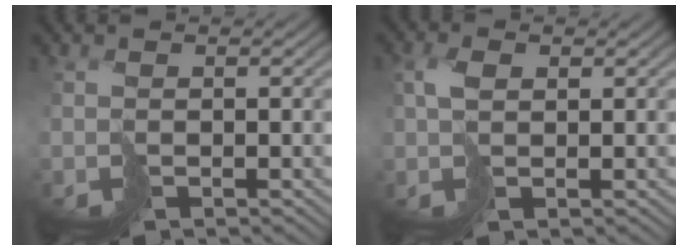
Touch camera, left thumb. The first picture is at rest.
{"total": 2.3, "force": [1.0, 1.2, 1.7], "torque": [-0.039, 0.002, 0.020]}